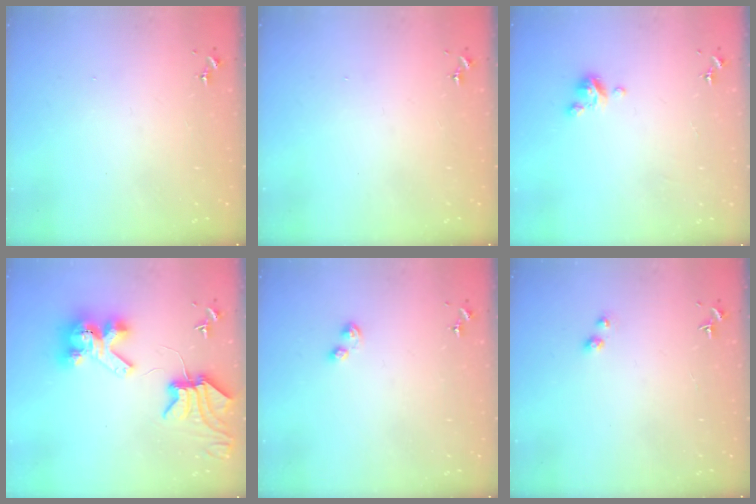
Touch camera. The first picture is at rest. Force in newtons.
{"total": 0.0}
{"total": 4.8, "press": 4.8, "slide": 0.3}
{"total": 10.2, "press": 10.1, "slide": 1.5}
{"total": 4.3, "press": 4.3, "slide": 0.5}
{"total": 3.1, "press": 3.0, "slide": 0.4}